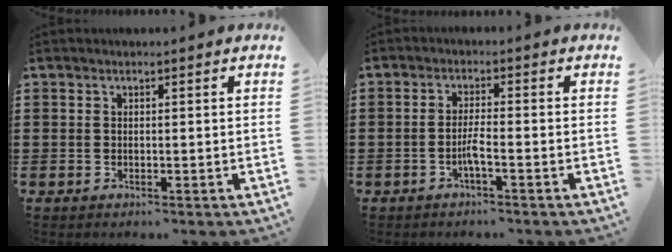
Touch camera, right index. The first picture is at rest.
{"total": 2.8, "force": [-1.3, 0.1, 2.5], "torque": [-0.053, -0.003, -0.028]}